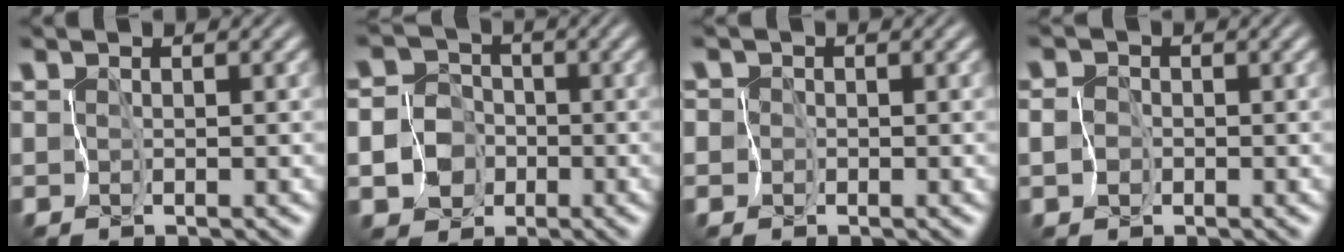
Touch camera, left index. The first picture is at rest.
{"total": 9.6, "force": [-2.8, 8.8, 2.6], "torque": [-0.066, -0.001, -0.076]}
{"total": 3.7, "force": [-0.4, 3.6, 0.9], "torque": [-0.018, 0.018, -0.044]}
{"total": 2.1, "force": [-0.8, 1.9, 0.6], "torque": [0.003, 0.006, -0.029]}